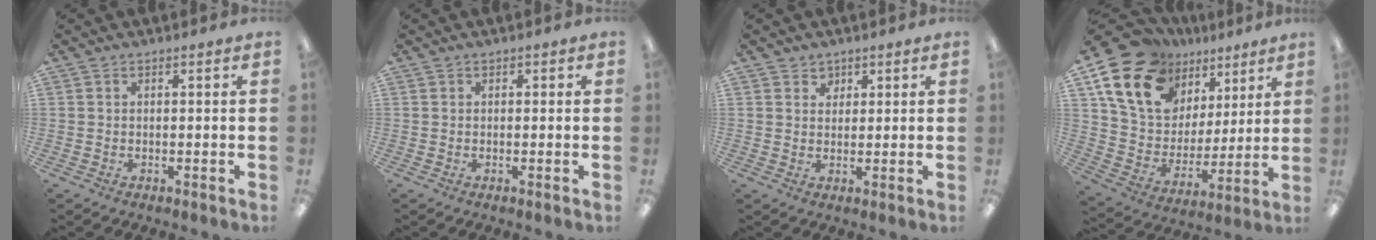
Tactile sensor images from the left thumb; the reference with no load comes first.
{"total": 0.7, "force": [0.1, 0.6, 0.2], "torque": [-0.004, 0.005, 0.000]}
{"total": 2.7, "force": [1.7, 2.1, 0.0], "torque": [0.009, -0.003, 0.029]}
{"total": 19.7, "force": [11.8, 13.2, 8.7], "torque": [-0.170, -0.056, 0.223]}